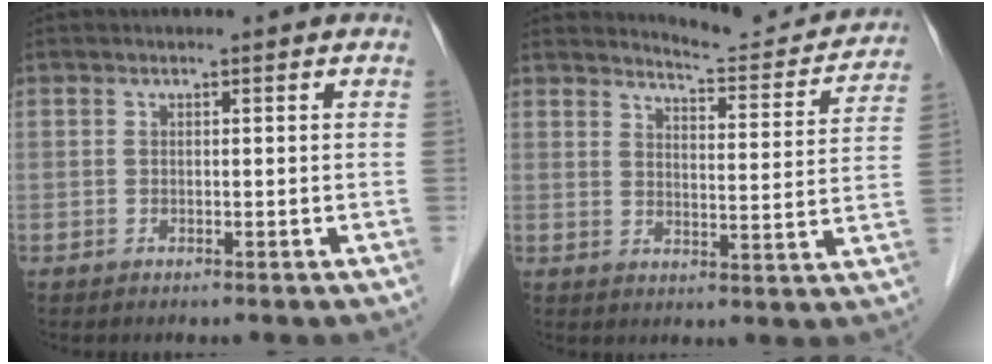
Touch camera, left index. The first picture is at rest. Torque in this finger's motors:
{"motor_torque": [-0.56, -0.58, 0.04, 0.01]}